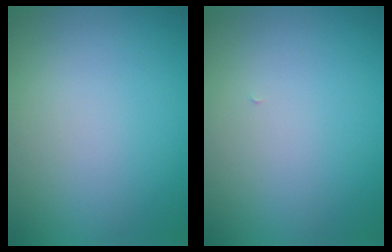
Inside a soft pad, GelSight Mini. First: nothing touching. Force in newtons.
{"total": 0.0}